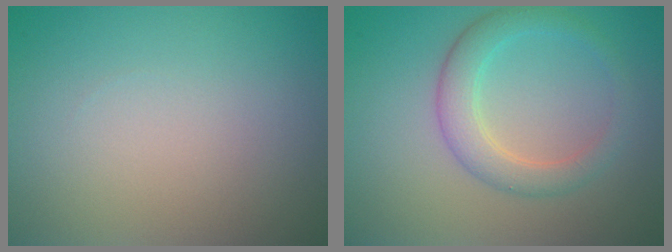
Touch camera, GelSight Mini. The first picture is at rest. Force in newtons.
{"total": 3.4, "press": 3.4, "slide": 0.2}